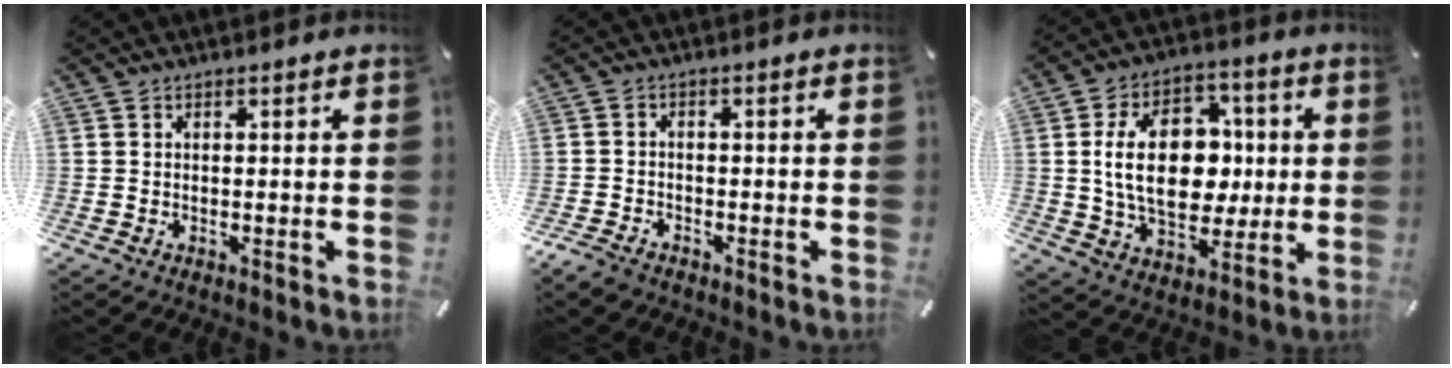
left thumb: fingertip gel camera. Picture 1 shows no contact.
{"total": 2.6, "force": [-2.1, 1.2, 0.8], "torque": [-0.027, 0.008, -0.046]}
{"total": 18.5, "force": [1.1, 12.8, 13.3], "torque": [-0.241, 0.012, 0.021]}